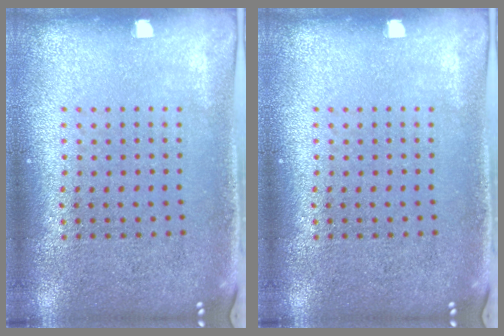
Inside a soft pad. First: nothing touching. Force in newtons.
{"total": 0.0}